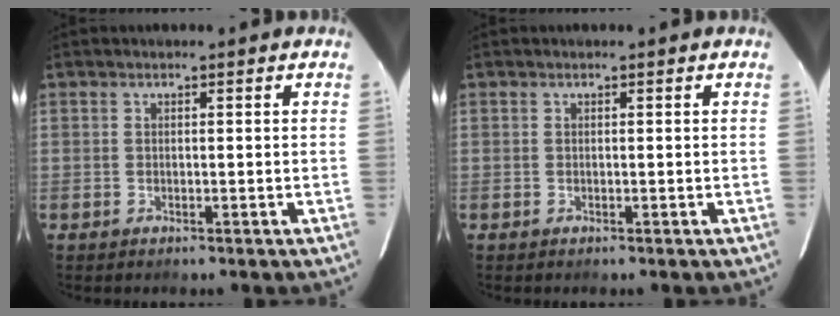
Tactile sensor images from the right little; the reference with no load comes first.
{"total": 0.0}